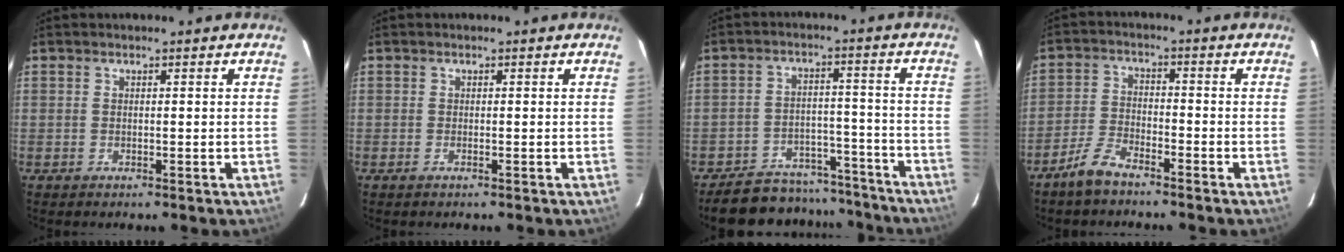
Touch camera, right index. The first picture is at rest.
{"total": 0.6, "force": [-0.5, -0.4, -0.1], "torque": [0.002, 0.001, -0.011]}
{"total": 16.2, "force": [-14.7, 6.1, 3.0], "torque": [-0.078, 0.045, -0.189]}
{"total": 5.4, "force": [-4.8, 1.3, 2.2], "torque": [-0.060, 0.004, -0.096]}